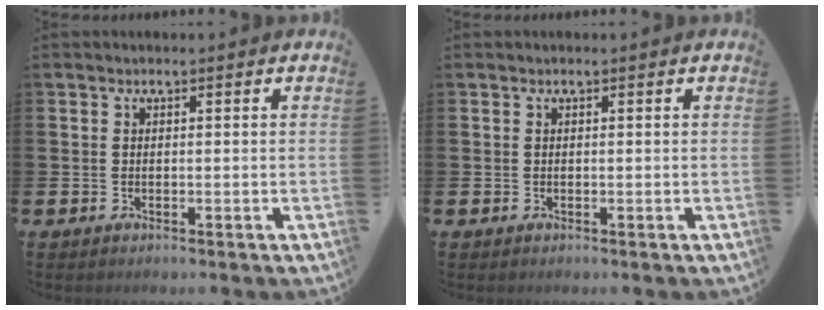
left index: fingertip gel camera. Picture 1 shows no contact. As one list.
[{"total": 0.0}]